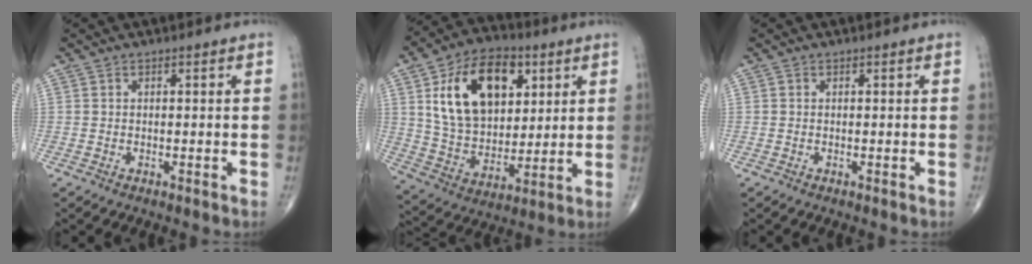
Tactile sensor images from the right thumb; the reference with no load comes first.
{"total": 20.6, "force": [7.0, 13.1, 14.3], "torque": [-0.208, -0.017, 0.127]}
{"total": 0.0}